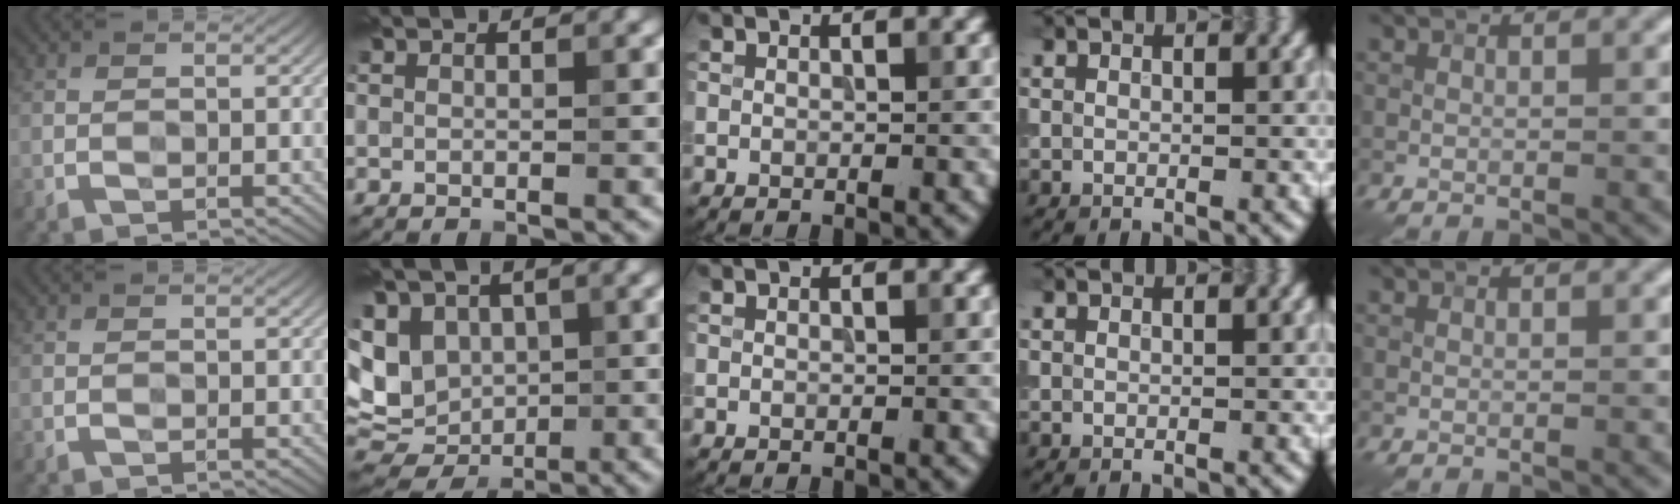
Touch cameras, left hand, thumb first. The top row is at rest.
{"index": {"total": 7.7, "force": [0.8, 6.3, 4.4], "torque": [-0.084, 0.007, 0.024]}}